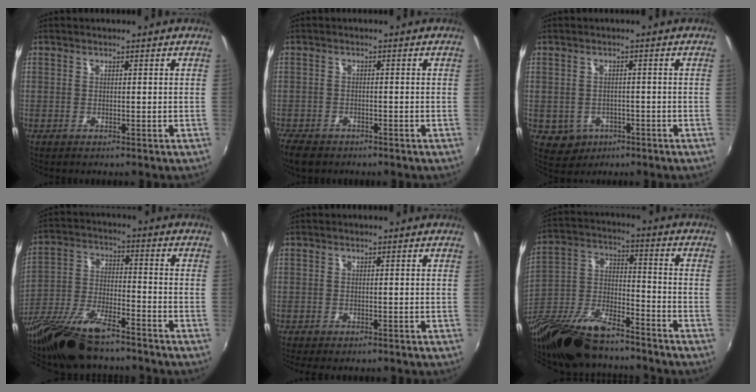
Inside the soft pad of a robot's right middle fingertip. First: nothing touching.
{"total": 5.8, "force": [-4.5, 2.7, 2.4], "torque": [-0.073, -0.019, -0.083]}
{"total": 4.6, "force": [-1.7, 4.0, 1.4], "torque": [-0.039, 0.001, -0.012]}
{"total": 20.5, "force": [-16.1, 5.6, 11.3], "torque": [-0.238, -0.049, -0.288]}
{"total": 1.9, "force": [-1.5, 0.7, 0.9], "torque": [-0.019, -0.011, -0.021]}
{"total": 21.6, "force": [-15.8, 7.7, 12.5], "torque": [-0.267, -0.035, -0.282]}